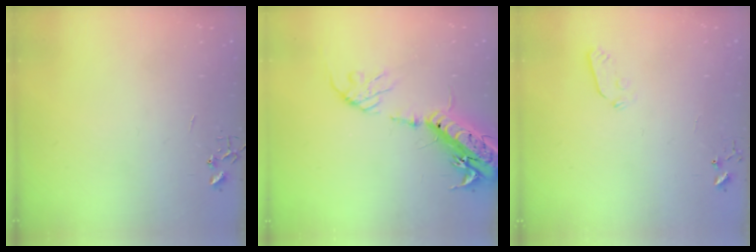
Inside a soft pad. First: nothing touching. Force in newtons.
{"total": 19.6, "press": 19.1, "slide": 4.3}
{"total": 3.7, "press": 3.6, "slide": 0.4}